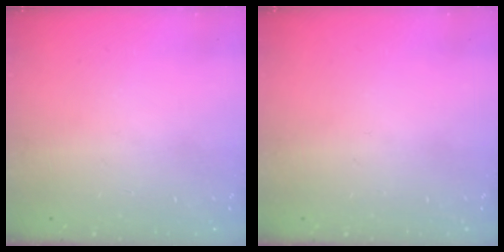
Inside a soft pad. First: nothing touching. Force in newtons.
{"total": 0.0}